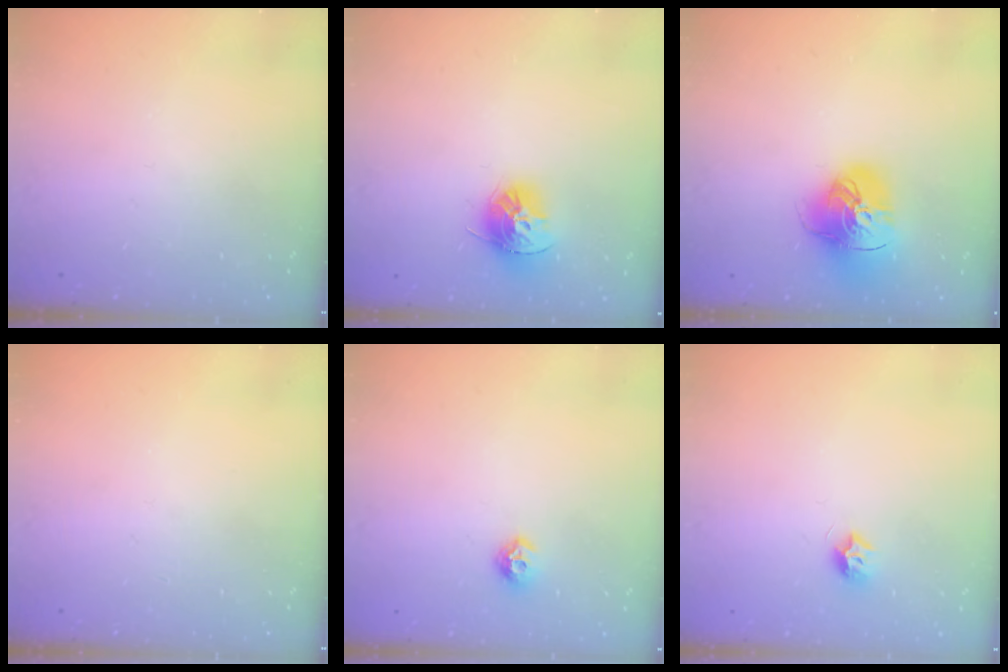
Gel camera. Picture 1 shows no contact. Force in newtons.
{"total": 12.6, "press": 12.5, "slide": 1.2}
{"total": 16.2, "press": 16.1, "slide": 1.7}
{"total": 0.0}
{"total": 6.5, "press": 6.5, "slide": 0.7}
{"total": 7.4, "press": 7.4, "slide": 0.6}